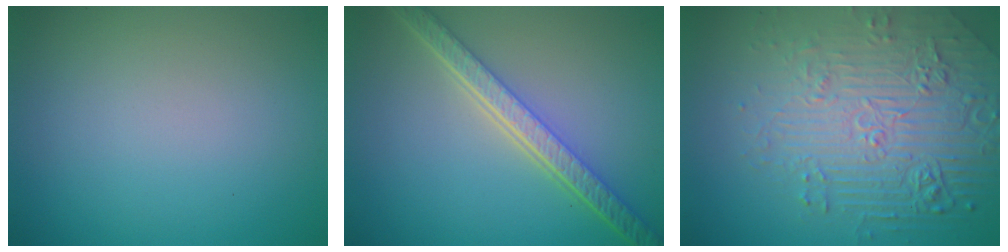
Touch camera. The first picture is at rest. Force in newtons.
{"total": 5.7, "press": 4.3, "slide": 3.7}
{"total": 8.1, "press": 5.8, "slide": 5.7}